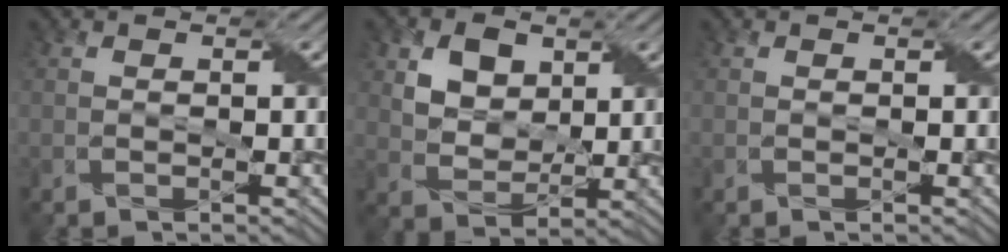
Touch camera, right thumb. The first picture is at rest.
{"total": 6.6, "force": [2.9, 4.8, 3.5], "torque": [-0.092, -0.012, 0.049]}
{"total": 0.0}